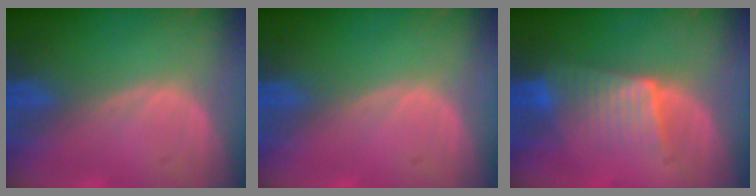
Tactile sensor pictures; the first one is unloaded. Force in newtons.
{"total": 0.0}
{"total": 6.2, "press": 5.9, "slide": 1.8}